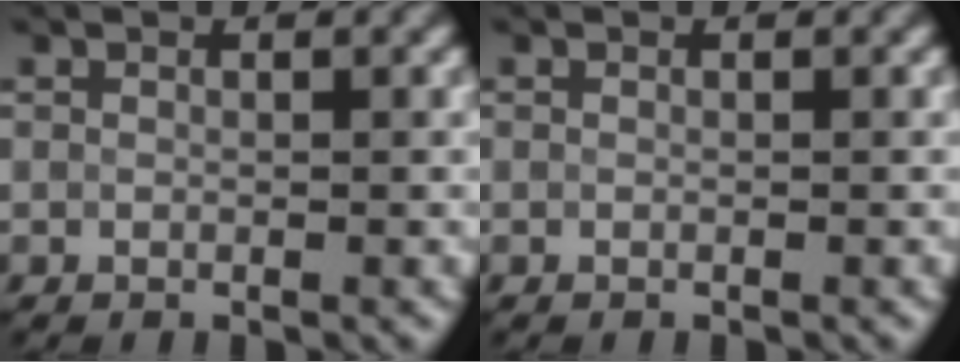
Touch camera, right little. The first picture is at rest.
{"total": 0.6, "force": [-0.2, -0.3, -0.4], "torque": [0.003, 0.002, 0.001]}